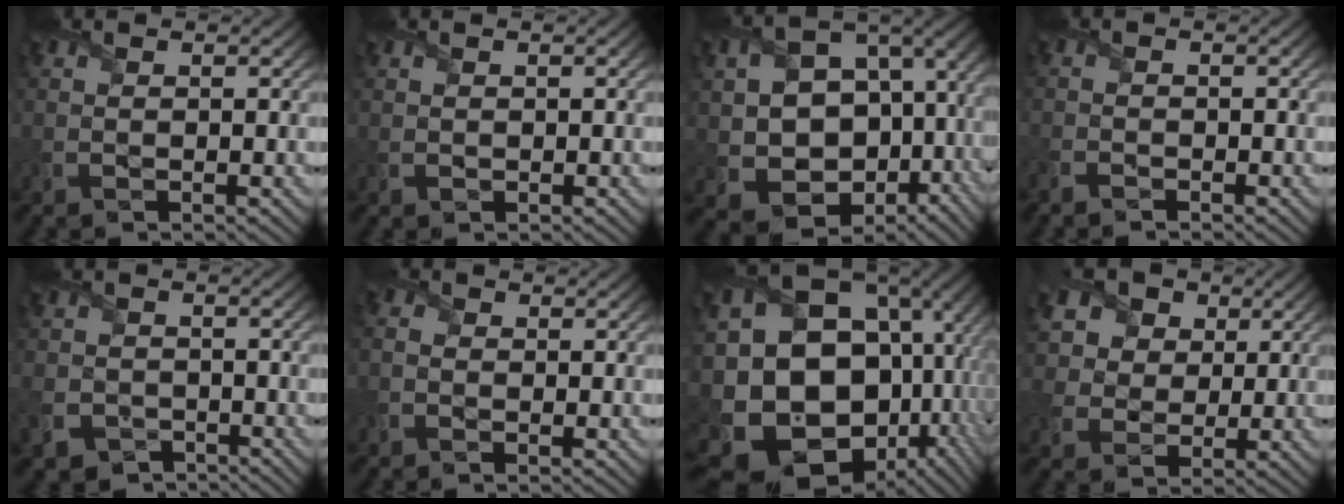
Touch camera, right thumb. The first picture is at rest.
{"total": 0.0}
{"total": 14.3, "force": [-2.9, 11.0, 8.7], "torque": [-0.173, -0.052, -0.030]}
{"total": 2.0, "force": [-1.8, 0.6, 0.4], "torque": [-0.015, -0.005, -0.045]}
{"total": 5.5, "force": [-3.2, 4.2, 1.6], "torque": [-0.050, -0.019, -0.068]}
{"total": 2.0, "force": [-0.5, 1.6, 0.9], "torque": [-0.034, 0.003, -0.013]}
{"total": 21.7, "force": [-4.0, 16.0, 14.1], "torque": [-0.313, -0.043, -0.039]}
{"total": 12.9, "force": [6.4, 9.9, 5.0], "torque": [-0.182, 0.023, 0.135]}